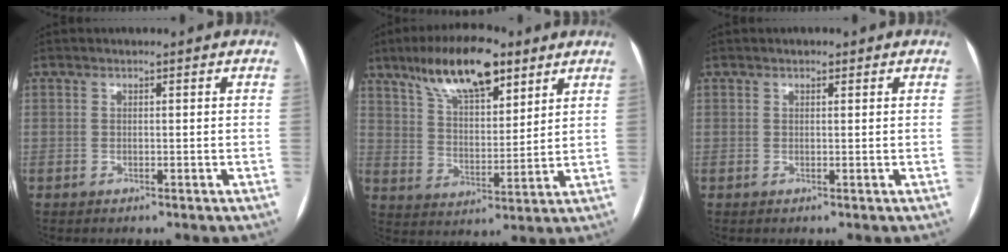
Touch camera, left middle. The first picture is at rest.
{"total": 13.8, "force": [9.1, 4.7, 9.2], "torque": [-0.161, 0.016, 0.162]}
{"total": 0.9, "force": [0.6, 0.4, 0.5], "torque": [-0.009, 0.003, 0.007]}